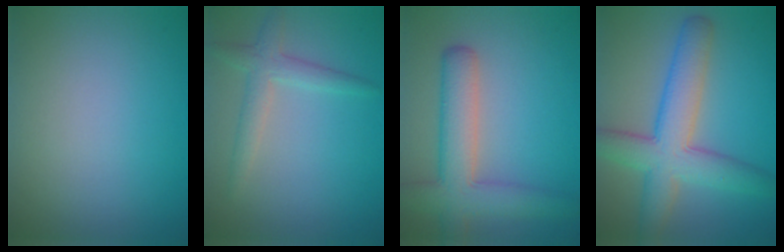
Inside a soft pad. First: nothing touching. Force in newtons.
{"total": 2.7, "press": 2.7, "slide": 0.1}
{"total": 6.0, "press": 6.0, "slide": 0.5}
{"total": 7.2, "press": 7.2, "slide": 0.3}